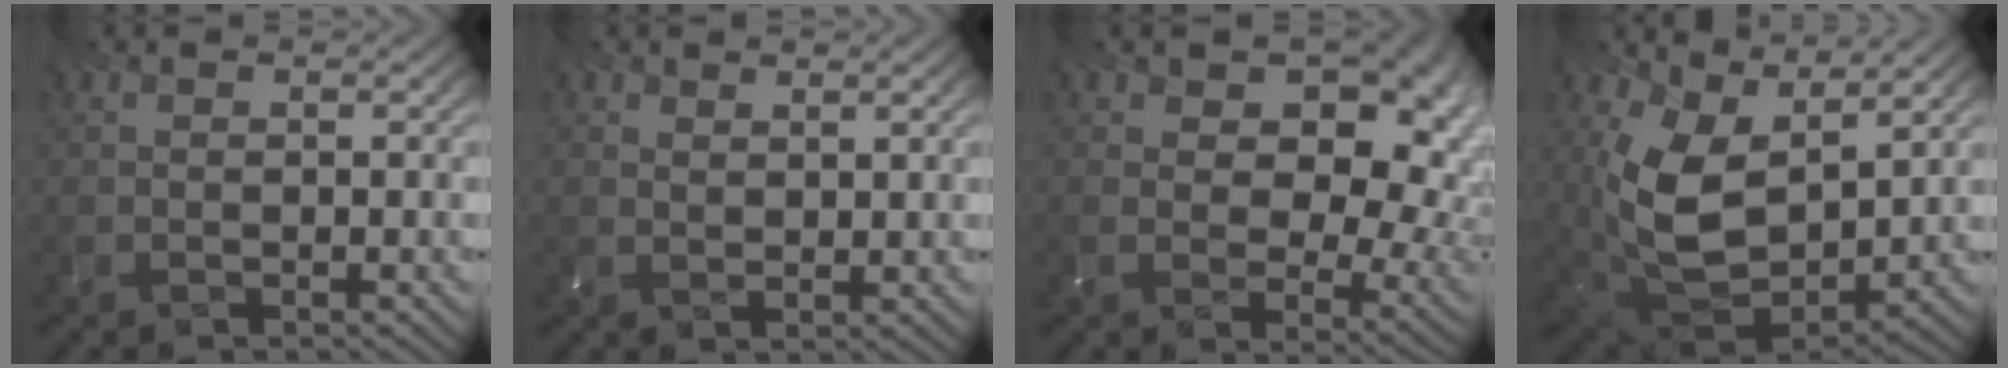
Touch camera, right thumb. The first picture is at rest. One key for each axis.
{"total": 1.3, "fx": 1.3, "fy": -0.1, "fz": -0.3, "tx": 0.000, "ty": -0.010, "tz": 0.041}
{"total": 11.9, "fx": 4.3, "fy": 7.6, "fz": 8.0, "tx": -0.147, "ty": -0.015, "tz": 0.106}
{"total": 10.2, "fx": 2.8, "fy": 6.5, "fz": 7.4, "tx": -0.185, "ty": -0.026, "tz": 0.087}